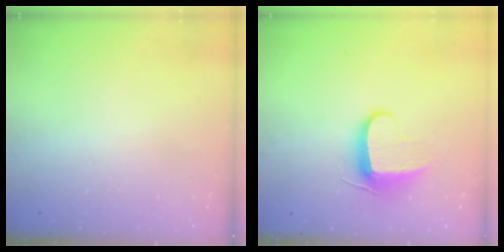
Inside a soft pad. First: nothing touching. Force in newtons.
{"total": 8.9, "press": 8.9, "slide": 0.8}